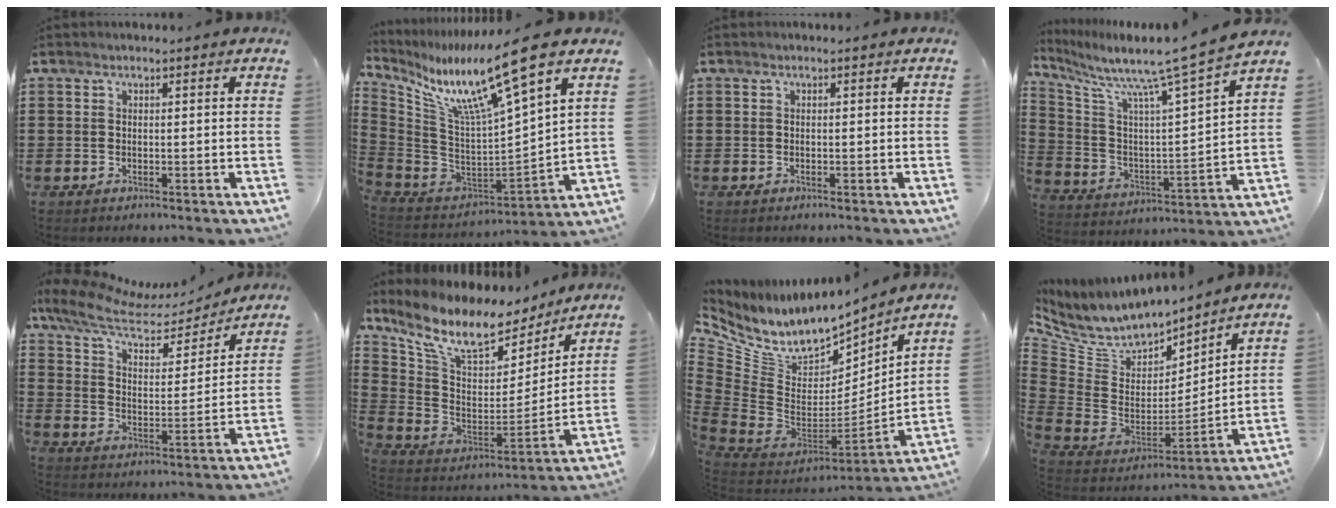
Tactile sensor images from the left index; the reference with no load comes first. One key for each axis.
{"total": 13.3, "fx": 8.4, "fy": 0.7, "fz": 10.3, "tx": -0.210, "ty": -0.063, "tz": 0.129}
{"total": 0.0}
{"total": 8.9, "fx": 7.6, "fy": -0.6, "fz": 4.6, "tx": -0.114, "ty": -0.069, "tz": 0.114}
{"total": 9.2, "fx": 7.0, "fy": 3.3, "fz": 5.1, "tx": -0.126, "ty": -0.023, "tz": 0.119}
{"total": 11.2, "fx": 8.3, "fy": 4.0, "fz": 6.4, "tx": -0.156, "ty": -0.049, "tz": 0.144}
{"total": 8.8, "fx": 6.8, "fy": 4.5, "fz": 3.5, "tx": -0.121, "ty": -0.065, "tz": 0.120}
{"total": 6.6, "fx": 5.6, "fy": 2.9, "fz": 2.1, "tx": -0.075, "ty": -0.048, "tz": 0.098}